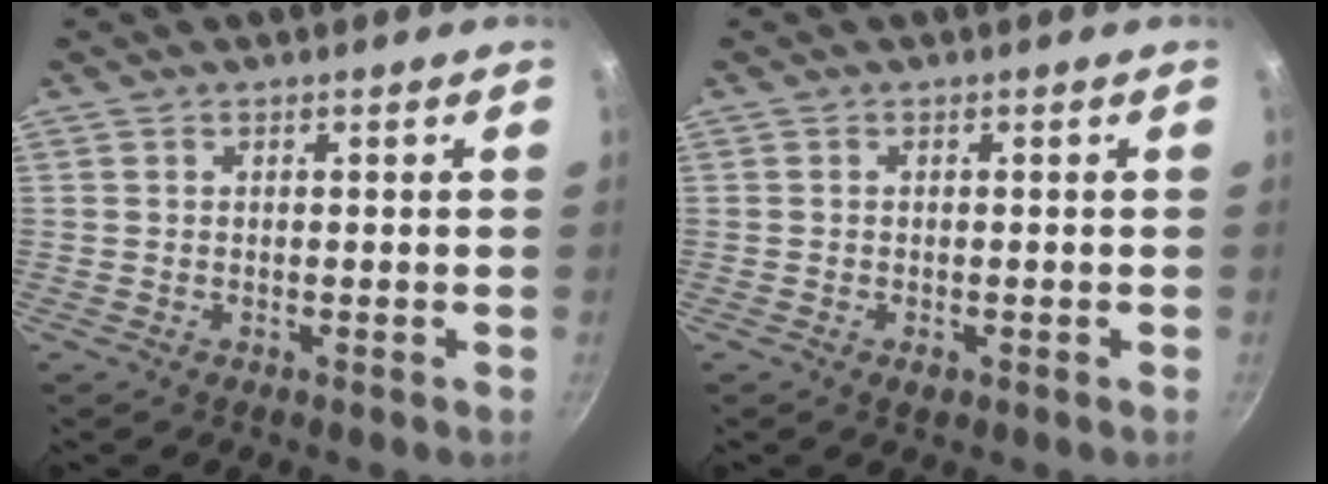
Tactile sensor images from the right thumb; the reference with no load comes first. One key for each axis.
{"total": 1.3, "fx": -0.6, "fy": 0.8, "fz": 0.8, "tx": -0.014, "ty": 0.000, "tz": -0.010}